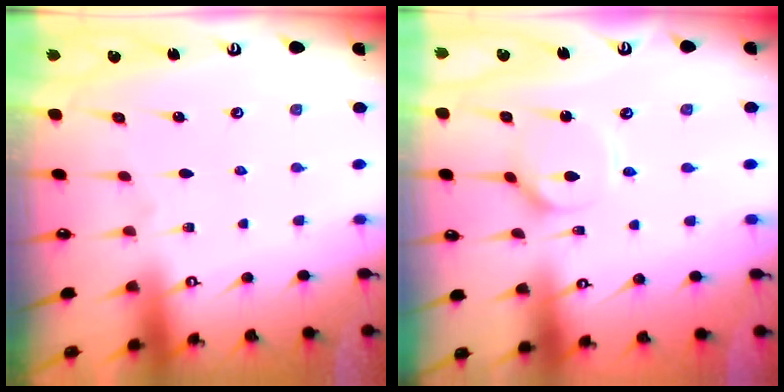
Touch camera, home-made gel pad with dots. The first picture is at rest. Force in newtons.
{"total": 6.9, "press": 6.9, "slide": 0.4}